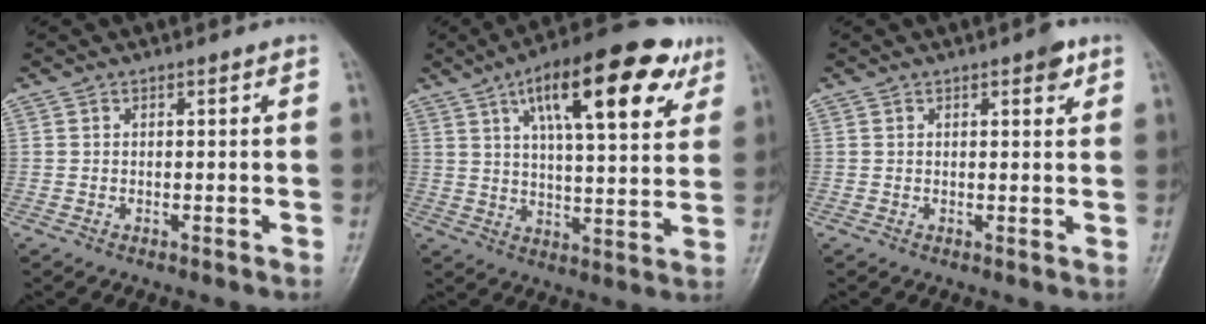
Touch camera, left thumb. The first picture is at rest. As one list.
[{"total": 20.7, "force": [10.0, 7.0, 16.7], "torque": [-0.222, -0.013, 0.147]}, {"total": 2.7, "force": [1.5, 1.0, 2.0], "torque": [-0.019, -0.005, 0.016]}]